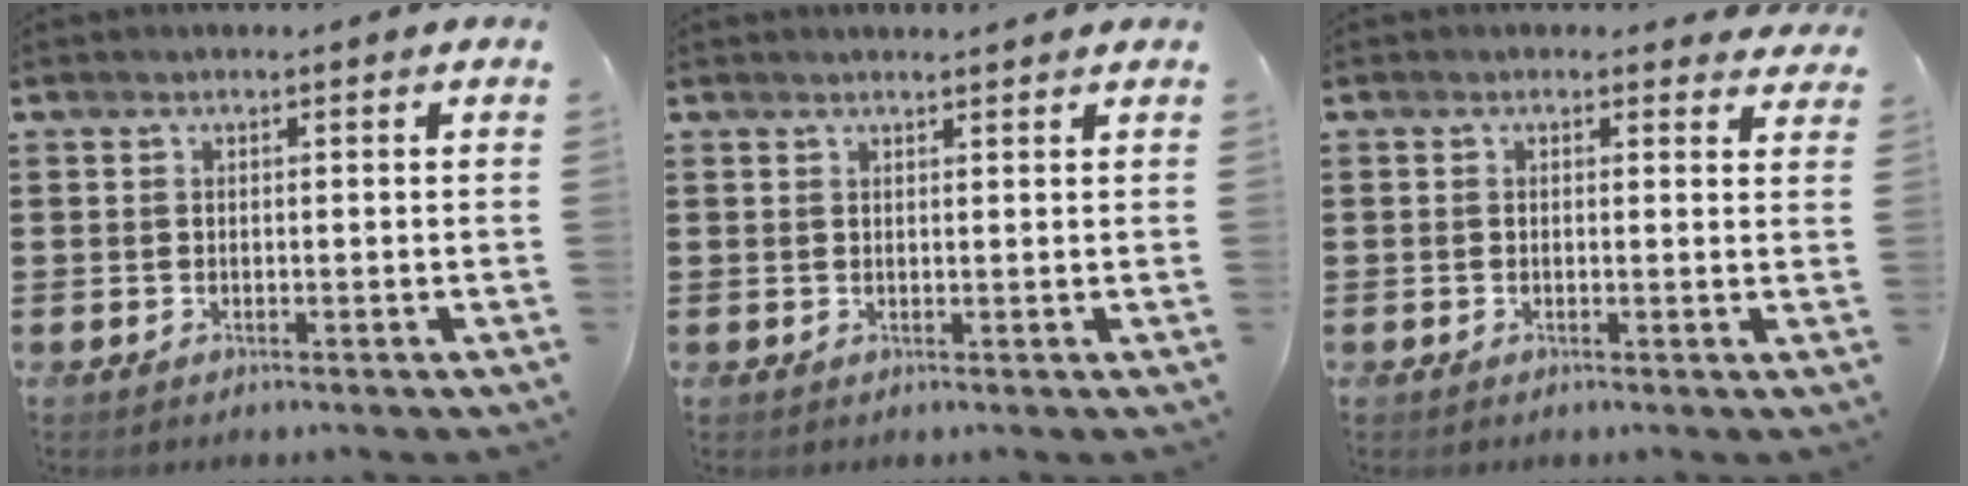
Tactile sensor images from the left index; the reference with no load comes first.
{"total": 1.2, "force": [1.2, -0.1, 0.2], "torque": [-0.006, -0.002, 0.023]}
{"total": 1.0, "force": [0.6, 0.8, 0.2], "torque": [0.000, 0.002, 0.009]}